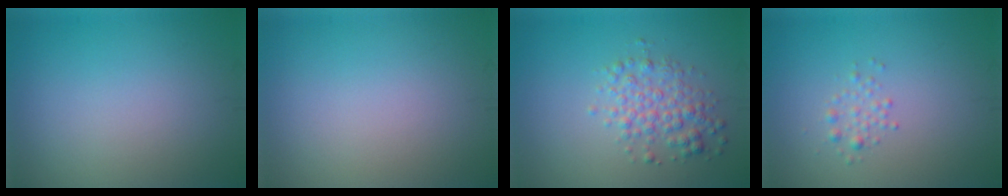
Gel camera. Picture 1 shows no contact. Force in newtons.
{"total": 0.0}
{"total": 3.1, "press": 3.1, "slide": 0.1}
{"total": 1.2, "press": 1.2, "slide": 0.0}